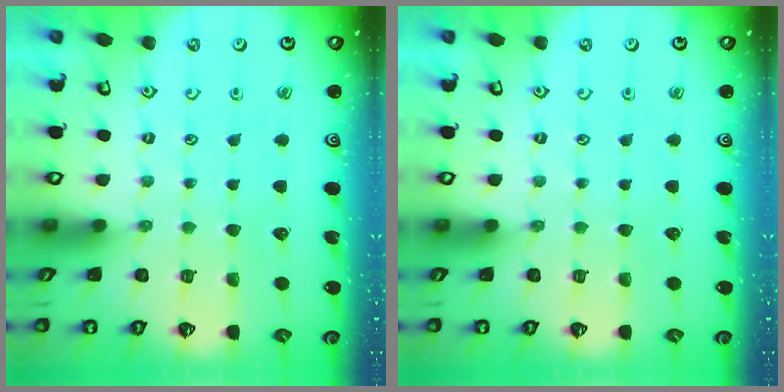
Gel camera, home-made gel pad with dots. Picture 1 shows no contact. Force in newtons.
{"total": 0.0}